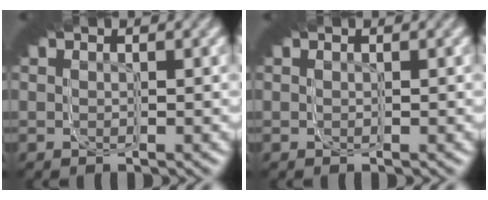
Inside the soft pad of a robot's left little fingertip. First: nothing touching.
{"total": 0.0}